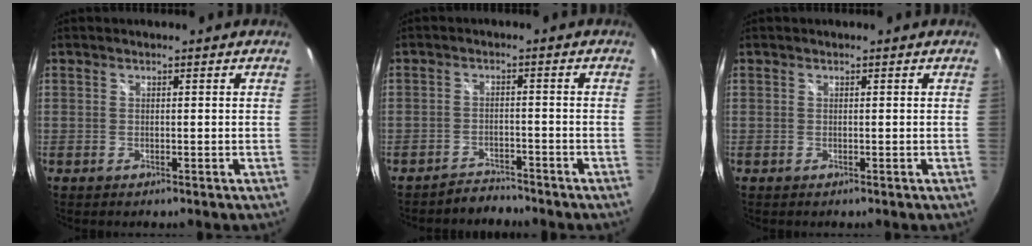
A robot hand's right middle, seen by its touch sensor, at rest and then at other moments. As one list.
[{"total": 3.5, "force": [-3.4, 0.8, -0.2], "torque": [-0.005, 0.004, -0.059]}, {"total": 0.0}]